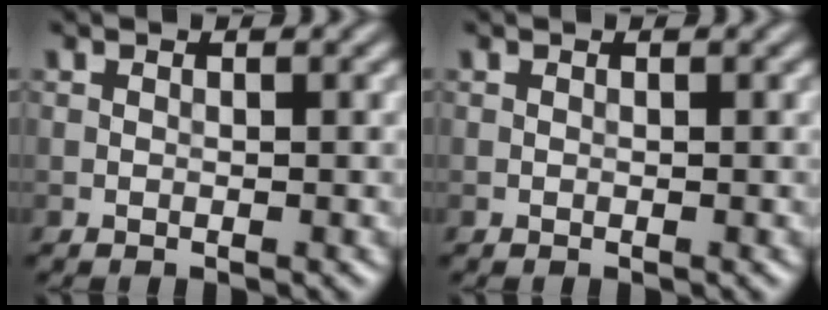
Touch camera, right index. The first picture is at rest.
{"total": 0.0}